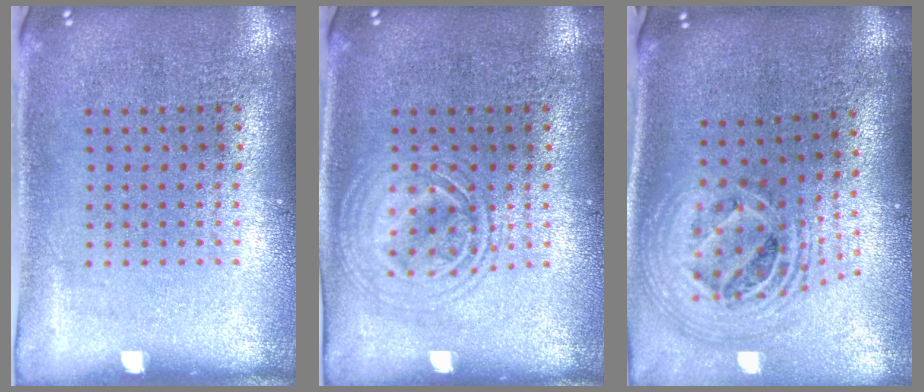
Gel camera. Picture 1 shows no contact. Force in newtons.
{"total": 2.8, "press": 2.7, "slide": 0.4}
{"total": 2.5, "press": 1.8, "slide": 1.7}